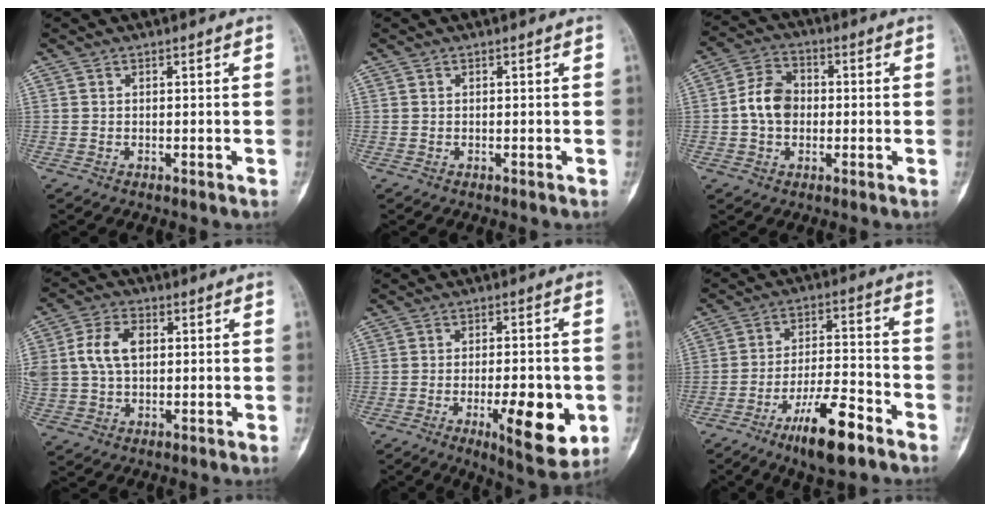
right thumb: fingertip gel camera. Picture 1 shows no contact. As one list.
[{"total": 0.0}, {"total": 7.9, "force": [-0.4, 6.0, 5.1], "torque": [-0.077, 0.020, -0.016]}, {"total": 10.8, "force": [1.3, 7.2, 7.9], "torque": [-0.150, 0.022, 0.023]}, {"total": 13.4, "force": [-4.0, 4.7, 11.9], "torque": [-0.154, 0.000, -0.049]}, {"total": 12.5, "force": [-7.8, 3.4, 9.2], "torque": [-0.159, 0.049, -0.133]}]